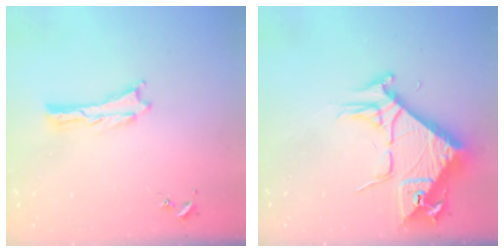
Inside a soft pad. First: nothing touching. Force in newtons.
{"total": 7.9, "press": 7.8, "slide": 1.0}